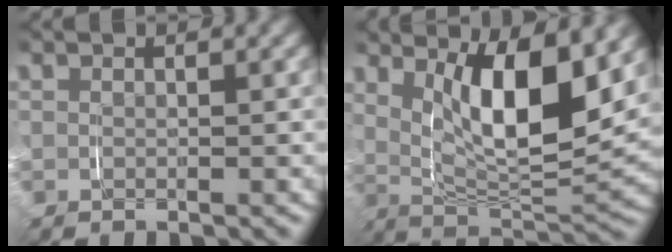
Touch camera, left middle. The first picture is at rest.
{"total": 10.1, "force": [3.2, 4.0, 8.7], "torque": [-0.145, -0.003, 0.049]}